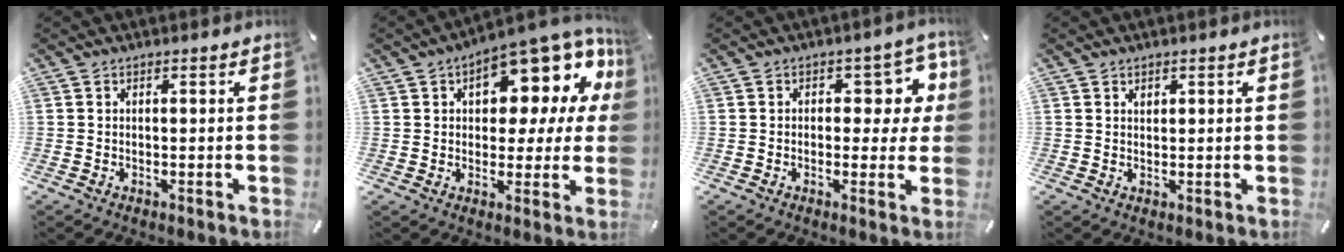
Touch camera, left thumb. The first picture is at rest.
{"total": 14.4, "force": [8.1, 7.1, 9.5], "torque": [-0.120, -0.073, 0.133]}
{"total": 8.8, "force": [1.9, 5.2, 6.8], "torque": [-0.076, -0.003, 0.026]}
{"total": 1.2, "force": [0.7, 1.0, 0.2], "torque": [0.003, -0.003, 0.012]}